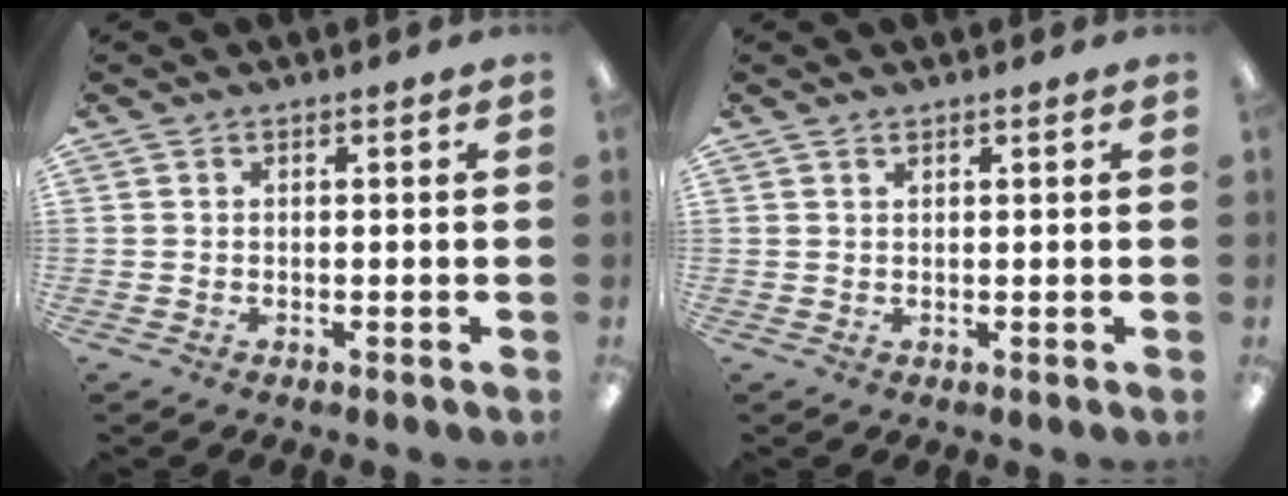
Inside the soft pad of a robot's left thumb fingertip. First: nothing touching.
{"total": 0.6, "force": [0.6, 0.2, 0.3], "torque": [-0.006, 0.002, 0.010]}